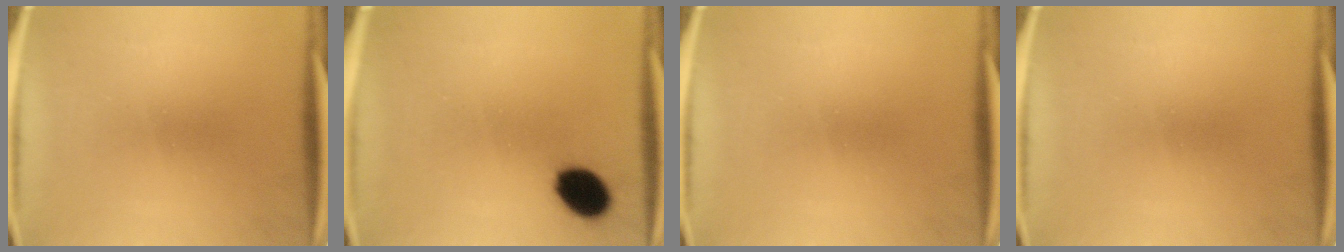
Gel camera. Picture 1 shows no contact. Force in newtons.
{"total": 8.4}
{"total": 0.0}
{"total": 0.0}